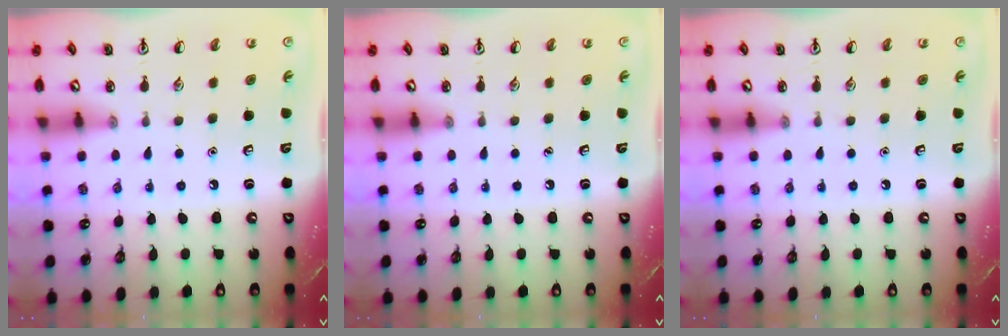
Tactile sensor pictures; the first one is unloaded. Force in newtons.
{"total": 0.0}
{"total": 0.0}